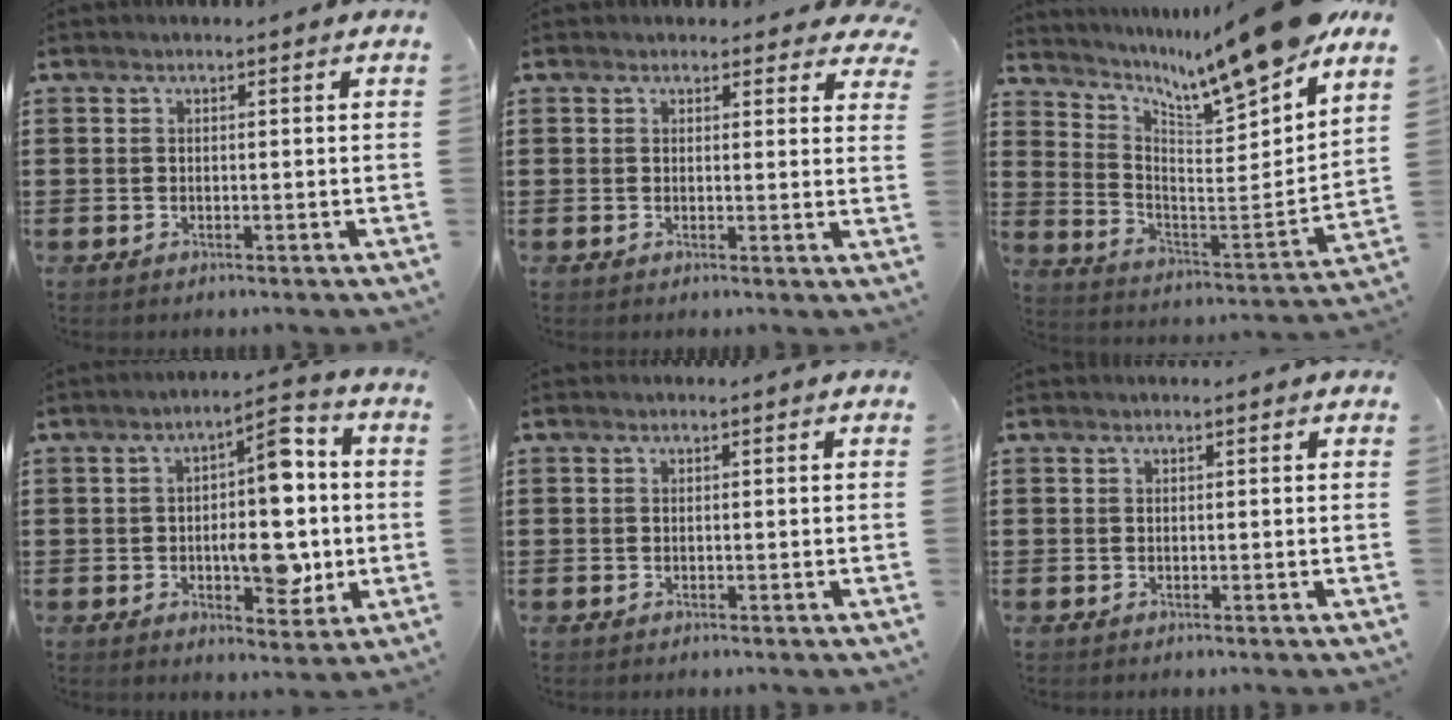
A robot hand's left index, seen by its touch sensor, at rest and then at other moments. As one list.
[{"total": 2.1, "force": [1.9, 0.9, 0.2], "torque": [-0.005, -0.003, 0.034]}, {"total": 12.4, "force": [10.8, 0.4, 6.2], "torque": [-0.116, -0.091, 0.171]}, {"total": 11.3, "force": [-0.4, 5.3, 10.0], "torque": [-0.134, 0.006, -0.011]}, {"total": 0.0}, {"total": 0.0}]